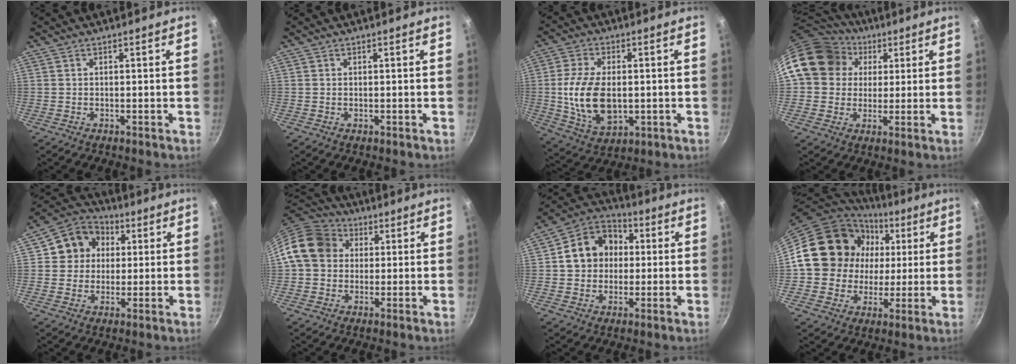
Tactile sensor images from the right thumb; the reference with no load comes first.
{"total": 0.0}
{"total": 13.9, "force": [-0.5, 8.4, 11.1], "torque": [-0.198, -0.004, 0.001]}
{"total": 15.9, "force": [4.0, 13.7, 7.0], "torque": [-0.104, 0.023, 0.059]}
{"total": 10.4, "force": [2.3, 9.4, 3.8], "torque": [-0.032, 0.017, 0.025]}
{"total": 12.4, "force": [2.4, 10.6, 6.2], "torque": [-0.083, 0.026, 0.024]}
{"total": 12.6, "force": [1.5, 10.7, 6.5], "torque": [-0.069, 0.025, 0.008]}
{"total": 20.0, "force": [3.9, 17.6, 8.5], "torque": [-0.137, 0.017, 0.072]}